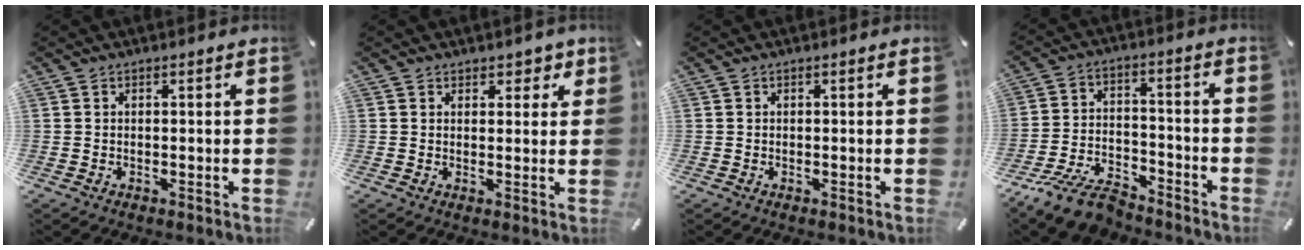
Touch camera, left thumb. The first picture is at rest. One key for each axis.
{"total": 2.9, "fx": 1.7, "fy": 2.2, "fz": 0.7, "tx": 0.013, "ty": -0.008, "tz": 0.024}
{"total": 0.0}
{"total": 11.3, "fx": -9.2, "fy": 4.1, "fz": 5.0, "tx": -0.095, "ty": 0.050, "tz": -0.176}